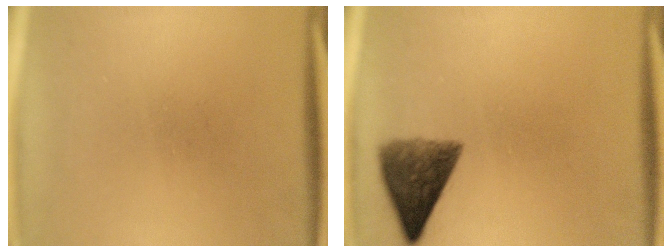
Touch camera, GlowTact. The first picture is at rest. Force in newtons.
{"total": 7.1}